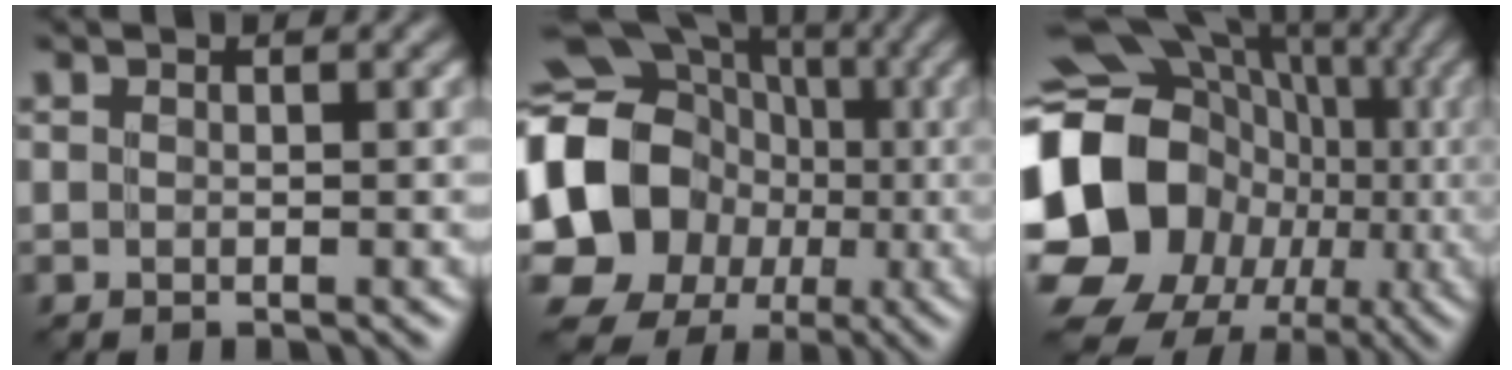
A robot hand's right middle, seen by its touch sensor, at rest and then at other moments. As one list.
[{"total": 20.0, "force": [-2.0, 17.9, 8.7], "torque": [-0.169, 0.004, -0.082]}, {"total": 20.2, "force": [-3.7, 17.3, 9.7], "torque": [-0.177, -0.007, -0.095]}]